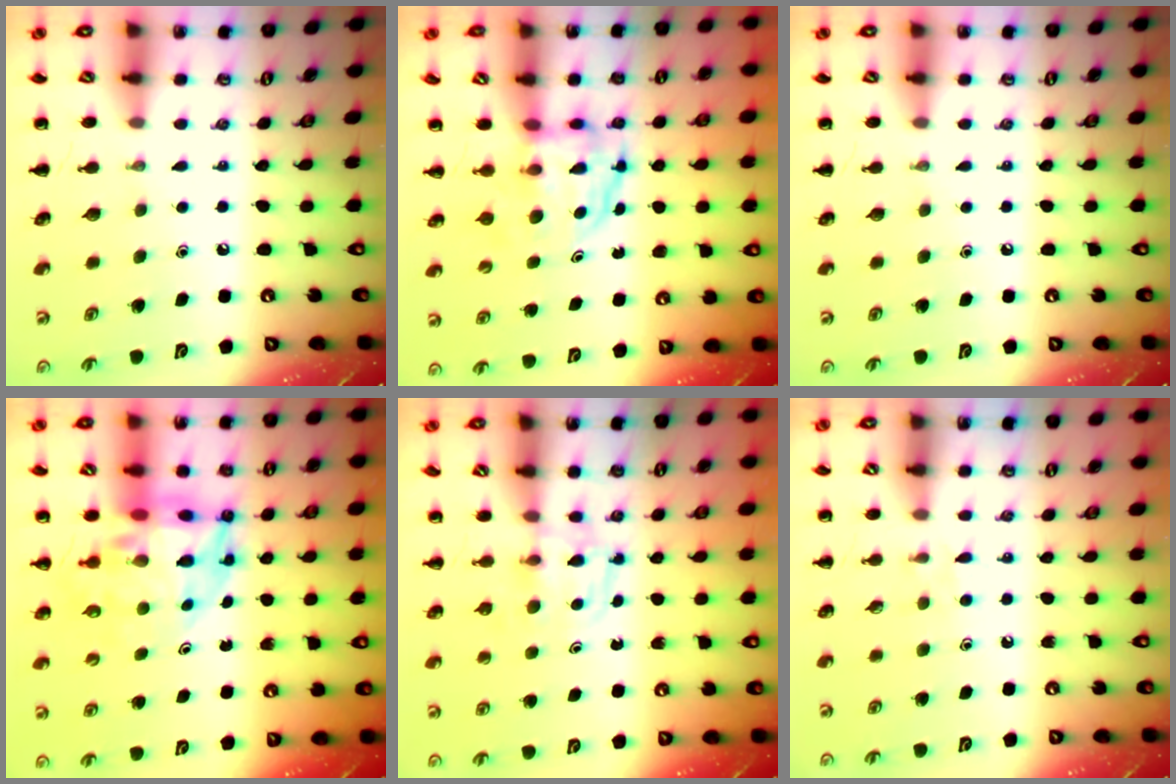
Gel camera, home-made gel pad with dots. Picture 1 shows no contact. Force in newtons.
{"total": 3.9, "press": 3.9, "slide": 0.3}
{"total": 0.0}
{"total": 11.1, "press": 10.5, "slide": 3.6}
{"total": 2.9, "press": 2.6, "slide": 1.2}
{"total": 4.8, "press": 4.5, "slide": 1.7}